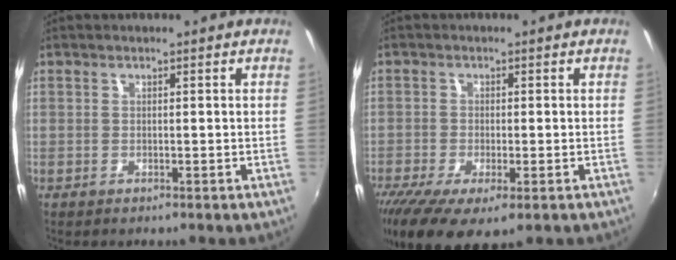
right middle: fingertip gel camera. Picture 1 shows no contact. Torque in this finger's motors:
{"motor_torque": [1.44, -0.70, 0.45, 0.21]}